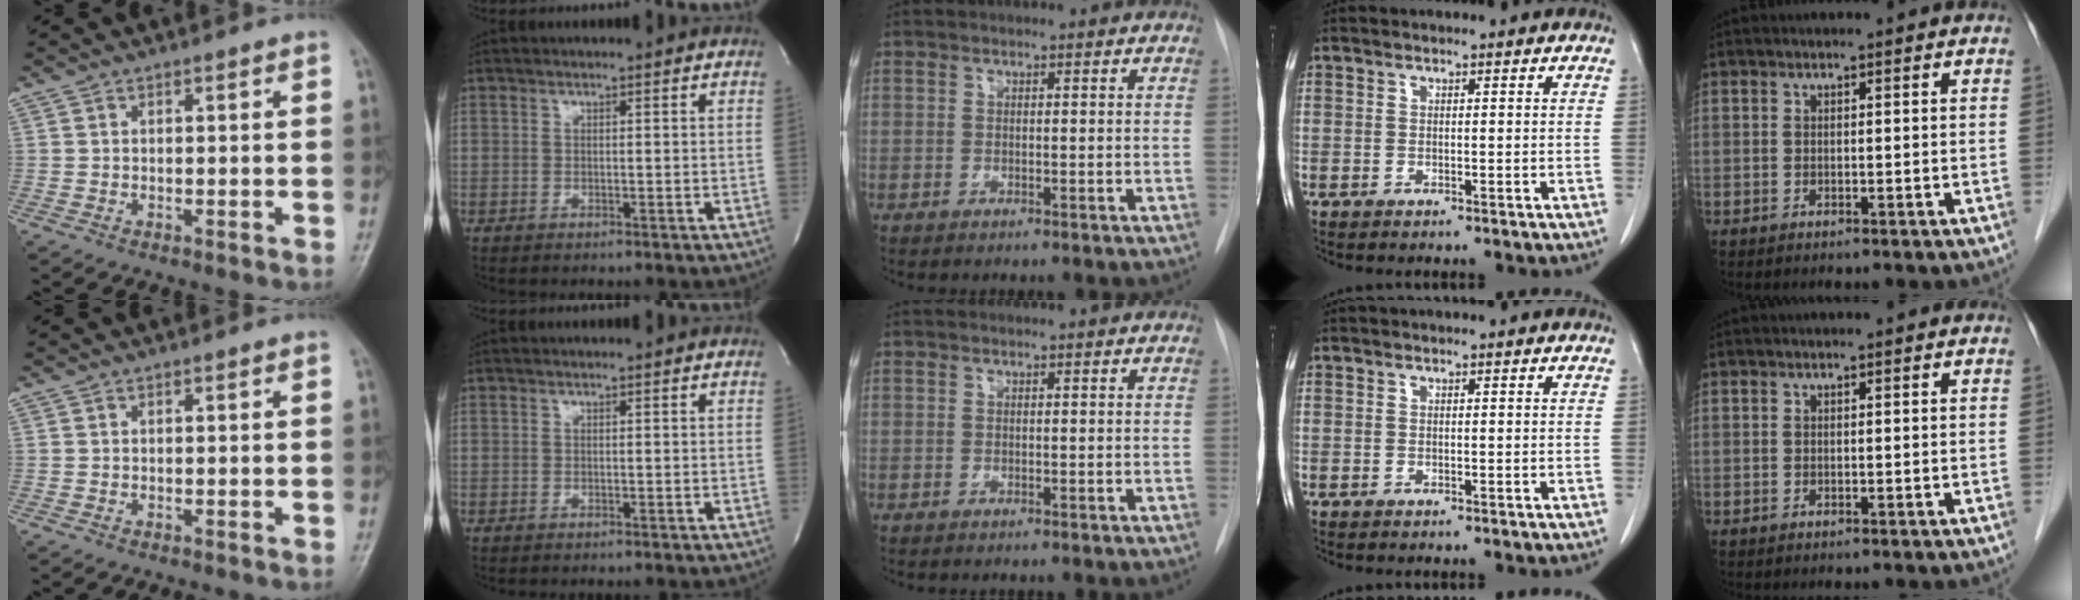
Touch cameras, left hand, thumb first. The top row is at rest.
{}